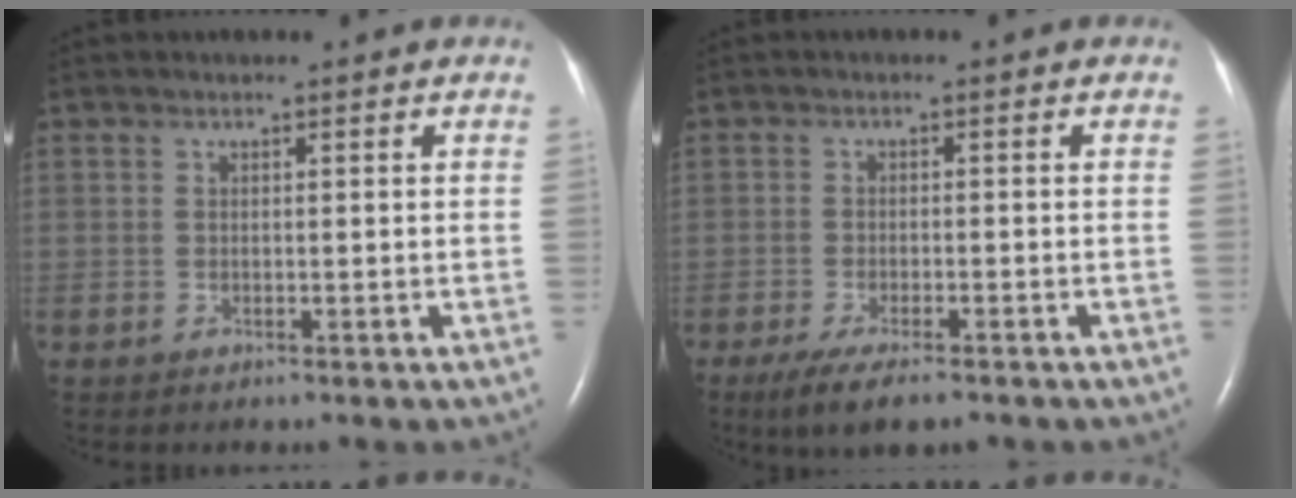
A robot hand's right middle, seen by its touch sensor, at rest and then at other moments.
{"total": 6.6, "force": [-4.7, 1.5, 4.4], "torque": [-0.076, -0.016, -0.072]}